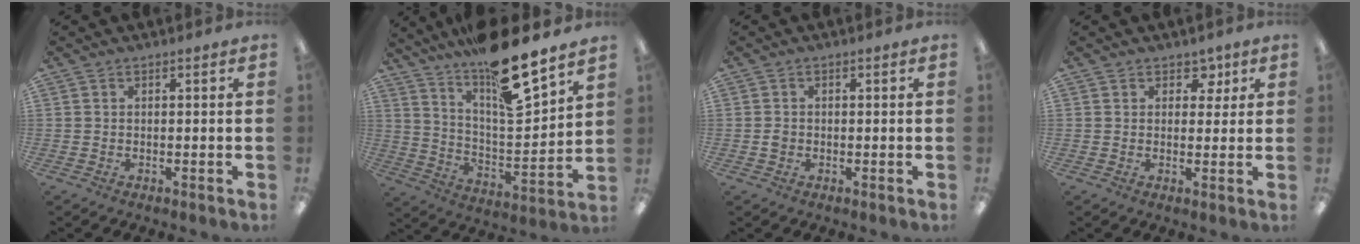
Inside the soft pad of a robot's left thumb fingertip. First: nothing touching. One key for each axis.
{"total": 17.1, "fx": 14.1, "fy": 2.3, "fz": 9.3, "tx": -0.167, "ty": -0.106, "tz": 0.236}
{"total": 1.4, "fx": -0.2, "fy": 1.3, "fz": 0.5, "tx": -0.010, "ty": 0.005, "tz": -0.007}
{"total": 4.3, "fx": 2.3, "fy": 3.4, "fz": 1.4, "tx": -0.006, "ty": -0.004, "tz": 0.035}